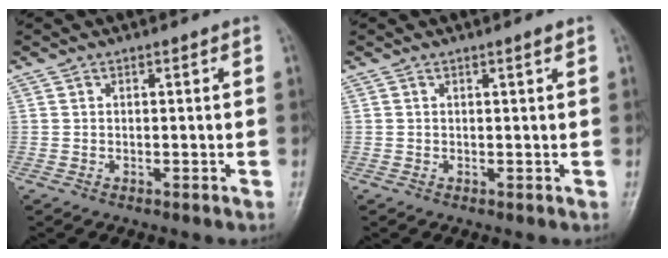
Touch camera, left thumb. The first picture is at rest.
{"total": 0.9, "force": [0.6, -0.1, 0.6], "torque": [-0.009, -0.003, 0.009]}